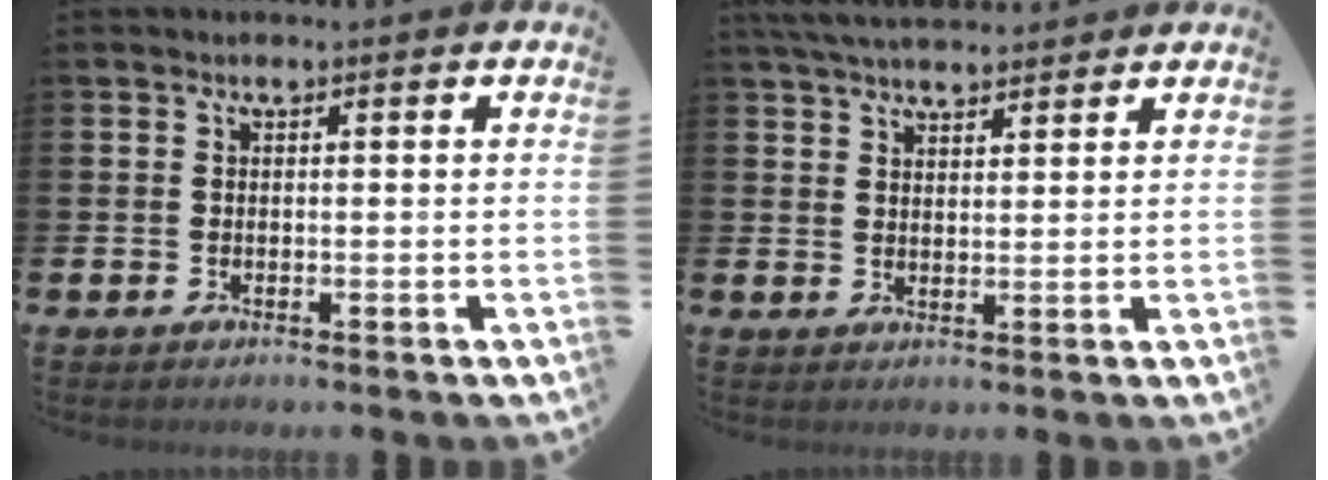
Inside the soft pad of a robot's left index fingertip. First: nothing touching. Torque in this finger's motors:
{"motor_torque": [1.15, -0.99, 0.48, 0.13]}